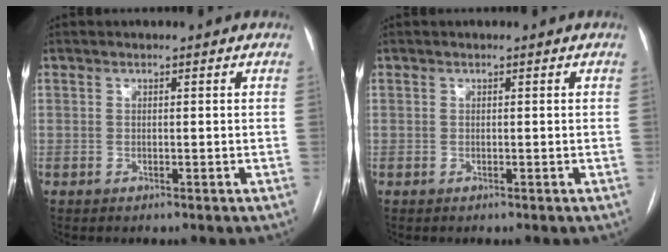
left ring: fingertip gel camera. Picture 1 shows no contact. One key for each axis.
{"total": 0.0}